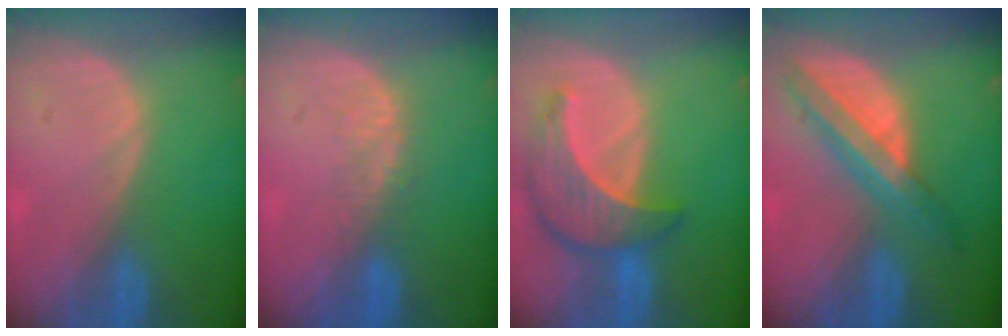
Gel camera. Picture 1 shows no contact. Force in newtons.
{"total": 2.9, "press": 2.3, "slide": 1.8}
{"total": 8.6, "press": 7.8, "slide": 3.8}
{"total": 8.1, "press": 6.8, "slide": 4.3}